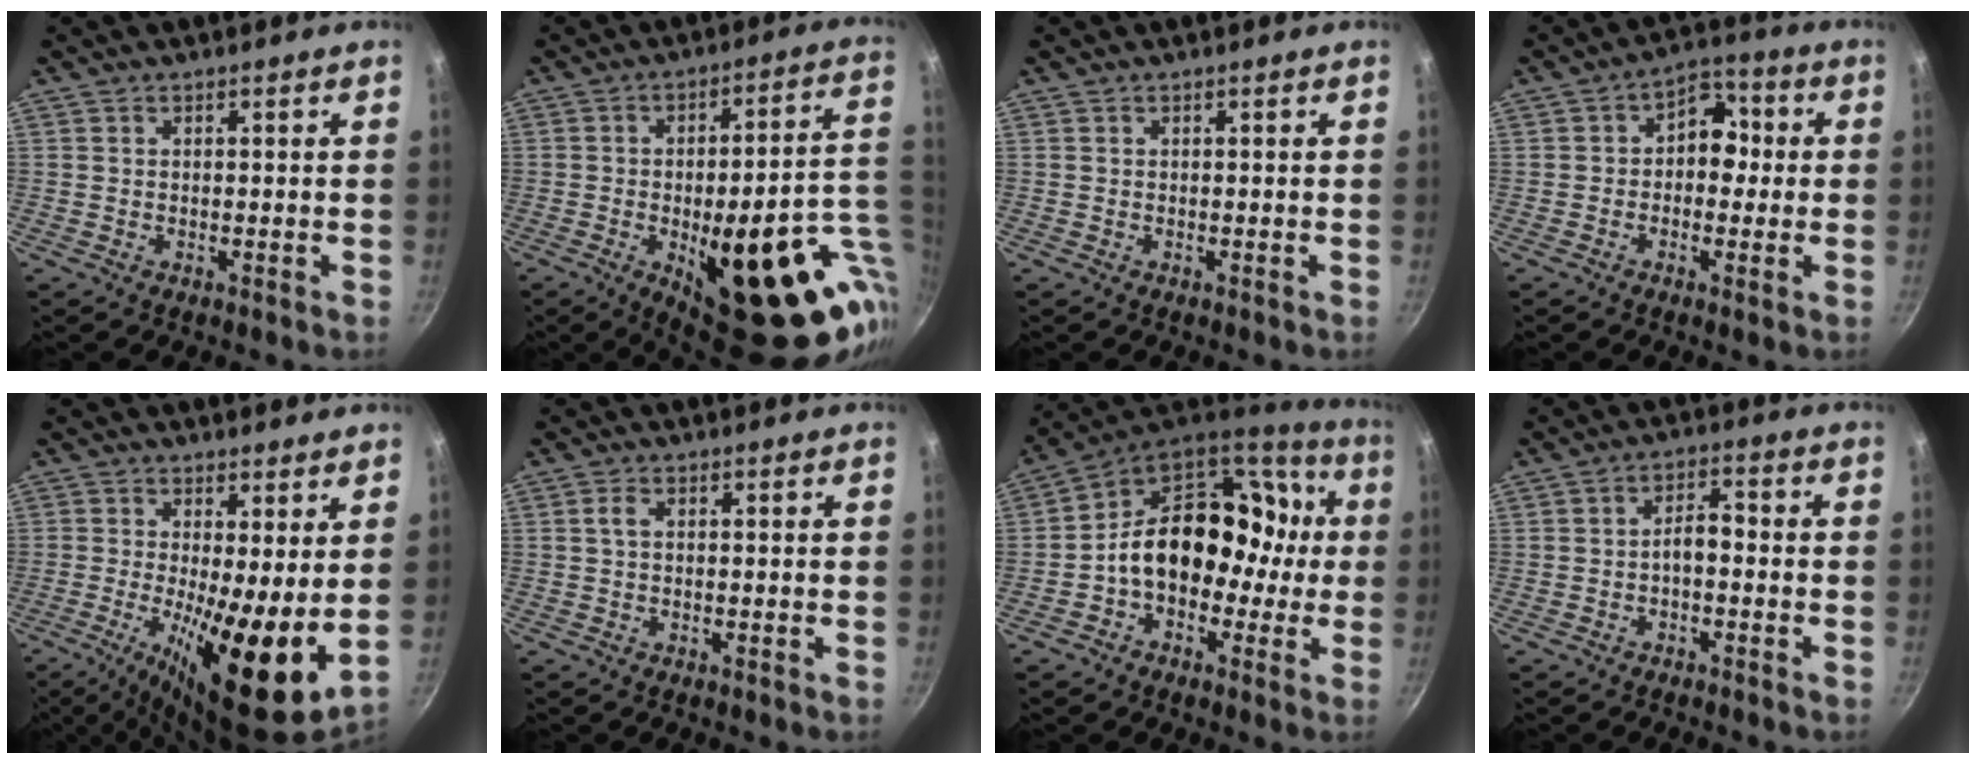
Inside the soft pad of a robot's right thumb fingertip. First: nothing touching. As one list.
[{"total": 30.4, "force": [-7.3, 11.8, 27.1], "torque": [-0.308, 0.002, -0.082]}, {"total": 0.0}, {"total": 8.0, "force": [0.4, 5.9, 5.4], "torque": [-0.028, 0.014, -0.011]}, {"total": 15.2, "force": [-0.5, 4.3, 14.5], "torque": [-0.224, -0.031, -0.006]}, {"total": 1.4, "force": [0.1, 0.7, 1.2], "torque": [-0.026, 0.004, 0.003]}, {"total": 19.3, "force": [-0.8, 14.9, 12.3], "torque": [-0.131, 0.070, -0.024]}, {"total": 3.9, "force": [-1.3, 1.9, 3.1], "torque": [-0.042, 0.025, -0.025]}]